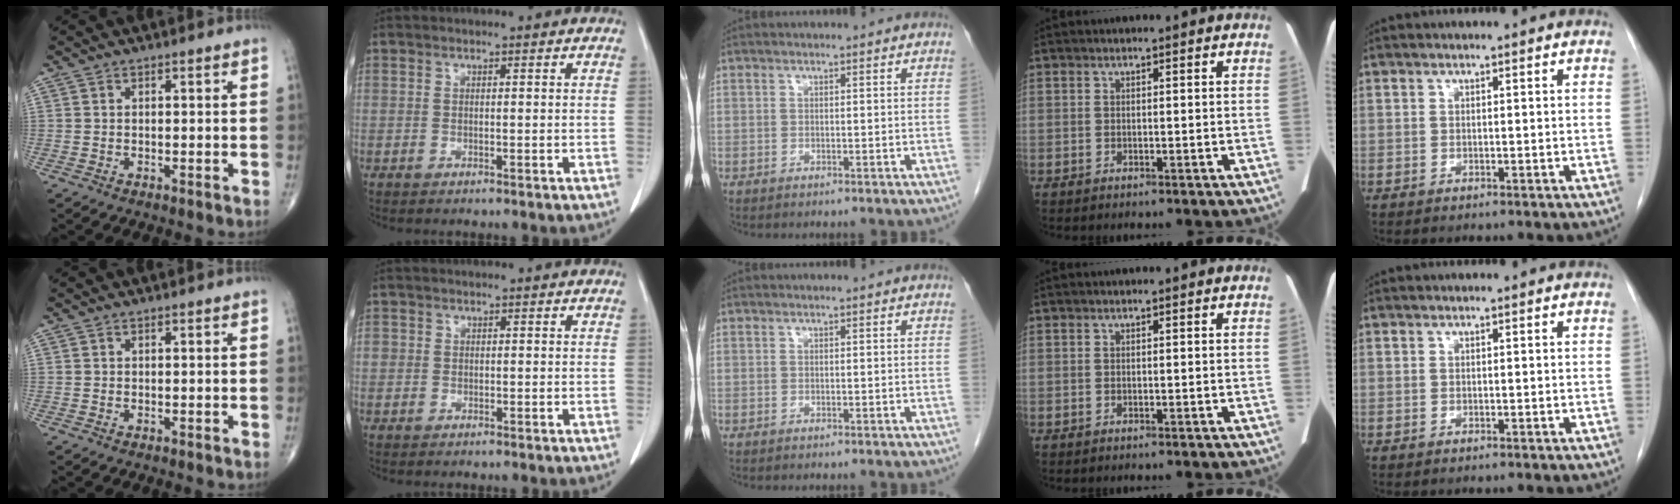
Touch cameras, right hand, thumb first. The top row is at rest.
{"index": {"total": 1.7, "force": [0.1, 1.6, 0.4], "torque": [0.004, 0.004, 0.001]}}